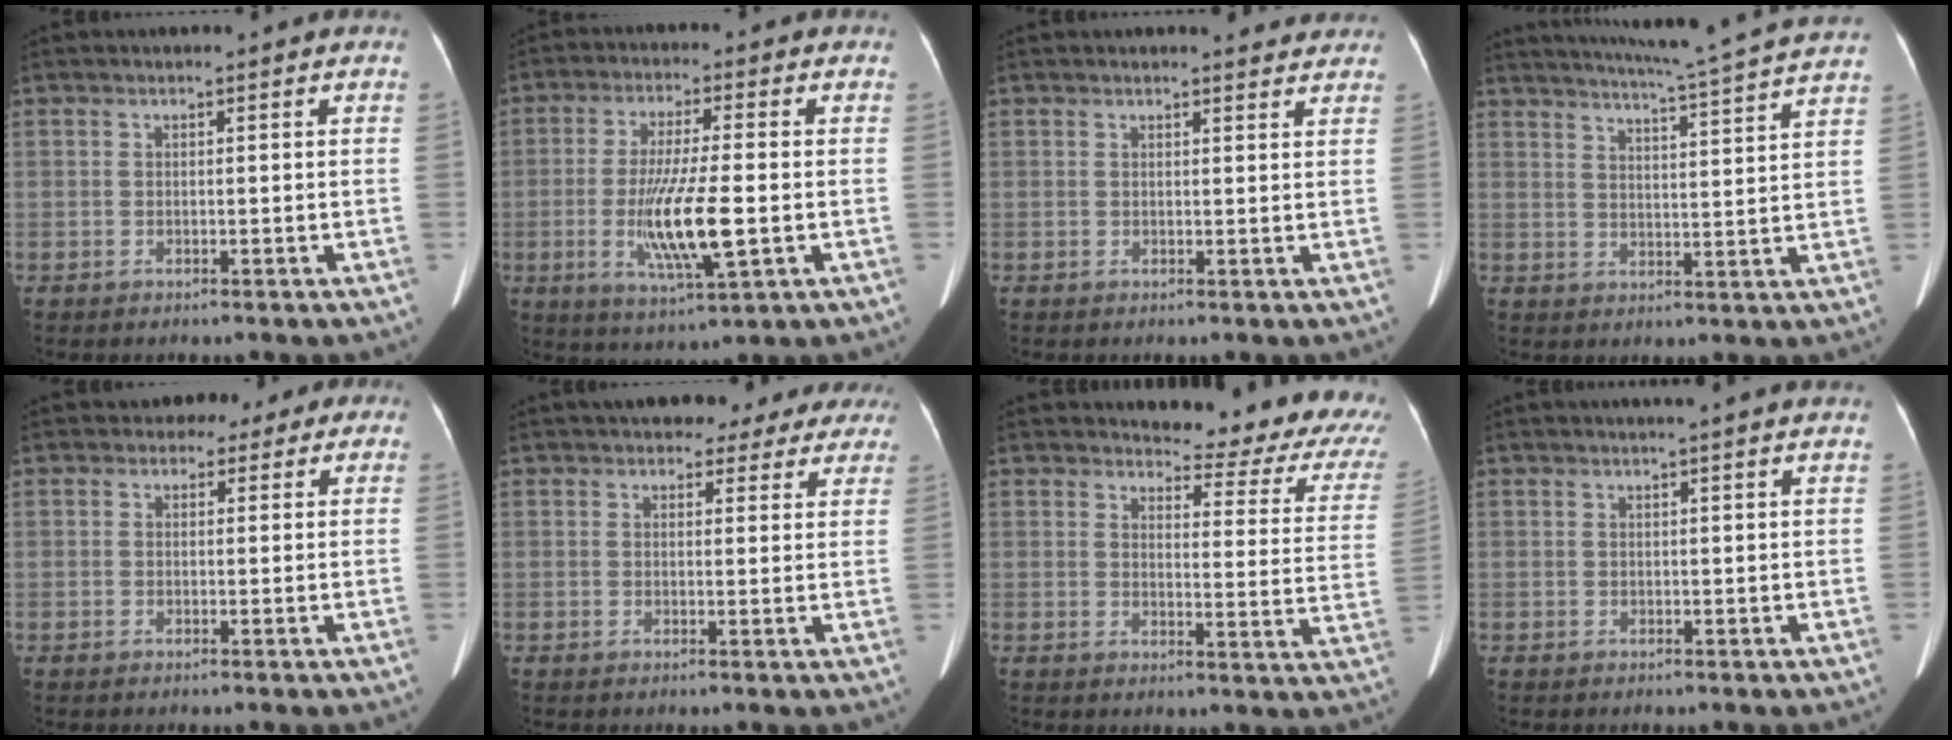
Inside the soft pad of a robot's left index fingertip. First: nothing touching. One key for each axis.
{"total": 11.2, "fx": -2.1, "fy": 1.2, "fz": 10.9, "tx": -0.210, "ty": -0.019, "tz": -0.036}
{"total": 3.8, "fx": 3.6, "fy": 0.9, "fz": 0.6, "tx": -0.005, "ty": -0.005, "tz": 0.030}
{"total": 17.7, "fx": 16.1, "fy": -1.6, "fz": 7.1, "tx": -0.128, "ty": -0.028, "tz": 0.204}
{"total": 3.5, "fx": 2.1, "fy": 2.8, "fz": 0.3, "tx": 0.002, "ty": 0.008, "tz": 0.011}
{"total": 12.5, "fx": 10.8, "fy": 5.2, "fz": 3.7, "tx": -0.017, "ty": 0.021, "tz": 0.113}
{"total": 14.1, "fx": 12.8, "fy": 2.9, "fz": 5.1, "tx": -0.043, "ty": -0.063, "tz": 0.121}
{"total": 5.0, "fx": 4.4, "fy": -0.3, "fz": 2.4, "tx": -0.032, "ty": 0.021, "tz": 0.047}